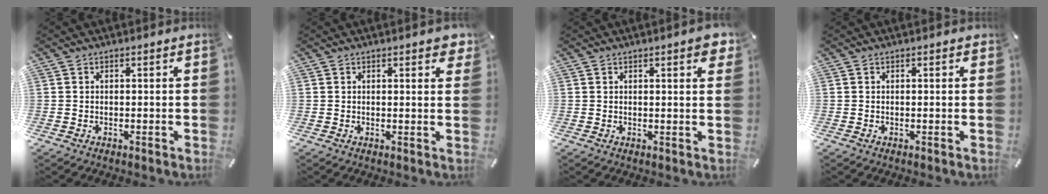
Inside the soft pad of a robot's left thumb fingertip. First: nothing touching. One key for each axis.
{"total": 2.1, "fx": 1.6, "fy": 0.9, "fz": 1.2, "tx": -0.011, "ty": -0.004, "tz": 0.025}
{"total": 3.3, "fx": 1.7, "fy": 0.8, "fz": 2.7, "tx": -0.039, "ty": -0.003, "tz": 0.025}
{"total": 0.0}